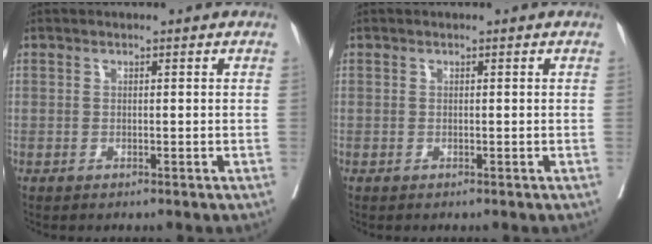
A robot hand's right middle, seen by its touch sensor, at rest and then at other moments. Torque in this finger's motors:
{"motor_torque": [0.00, 0.00, 0.00, 0.00]}